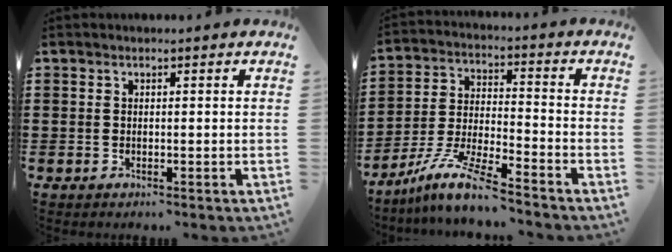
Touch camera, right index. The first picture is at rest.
{"total": 9.5, "force": [-8.1, 0.4, 5.0], "torque": [-0.113, 0.001, -0.163]}